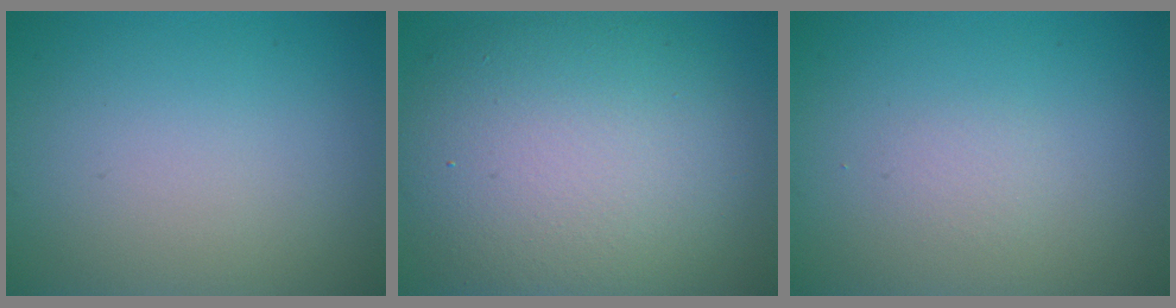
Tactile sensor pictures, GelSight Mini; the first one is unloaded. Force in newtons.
{"total": 12.1, "press": 12.1, "slide": 1.1}
{"total": 0.7, "press": 0.7, "slide": 0.0}